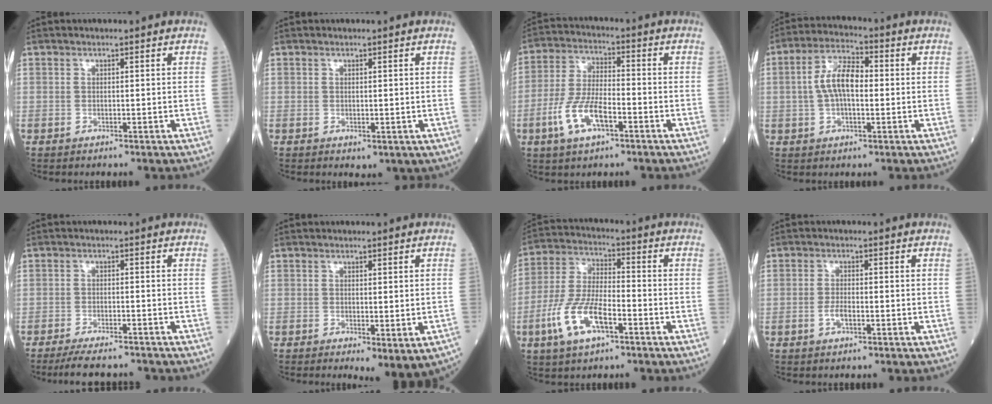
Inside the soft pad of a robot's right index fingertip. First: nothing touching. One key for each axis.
{"total": 1.6, "fx": -0.1, "fy": 1.1, "fz": 1.2, "tx": -0.019, "ty": -0.005, "tz": 0.009}
{"total": 9.0, "fx": -3.8, "fy": 3.1, "fz": 7.5, "tx": -0.162, "ty": 0.000, "tz": -0.074}
{"total": 7.6, "fx": 0.3, "fy": 3.2, "fz": 6.9, "tx": -0.144, "ty": 0.017, "tz": -0.001}
{"total": 7.6, "fx": -7.0, "fy": 1.2, "fz": 2.7, "tx": -0.037, "ty": -0.010, "tz": -0.109}
{"total": 5.3, "fx": -2.2, "fy": 1.4, "fz": 4.6, "tx": -0.053, "ty": -0.013, "tz": -0.023}
{"total": 10.9, "fx": -4.7, "fy": 3.7, "fz": 9.1, "tx": -0.199, "ty": -0.001, "tz": -0.090}
{"total": 2.3, "fx": -0.9, "fy": 0.7, "fz": 2.0, "tx": -0.040, "ty": 0.001, "tz": -0.017}